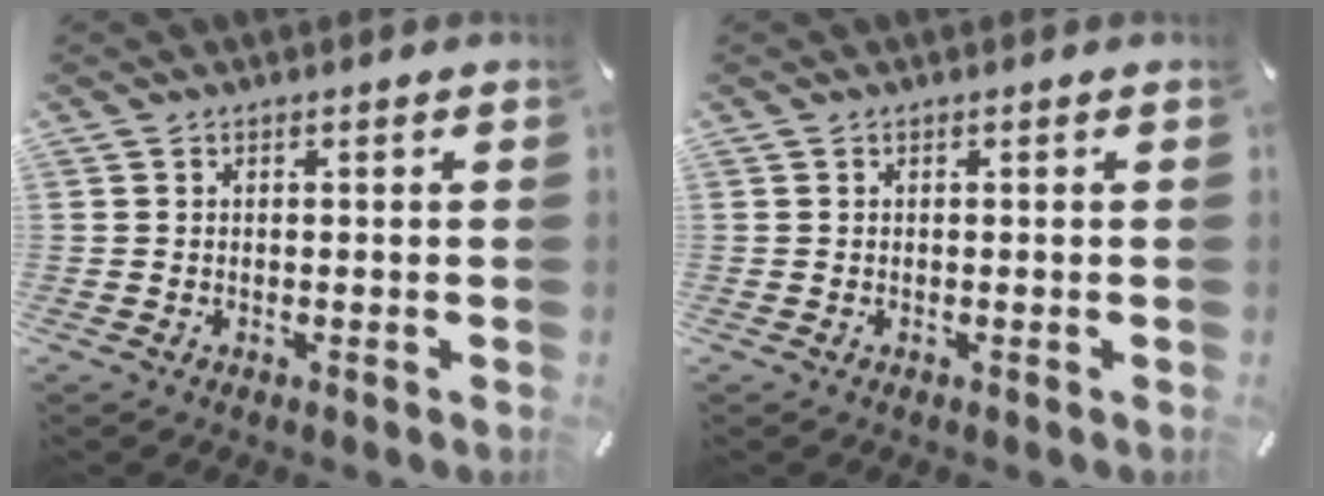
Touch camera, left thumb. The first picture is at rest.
{"total": 0.0}